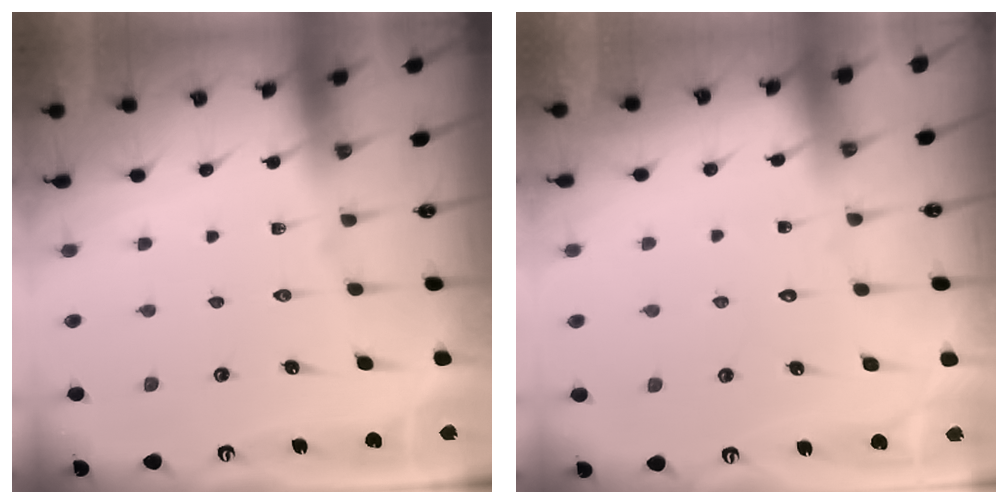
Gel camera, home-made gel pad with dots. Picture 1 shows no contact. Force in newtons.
{"total": 3.5, "press": 3.5, "slide": 0.2}